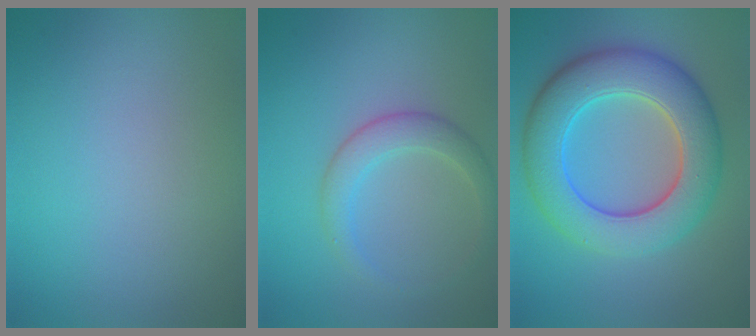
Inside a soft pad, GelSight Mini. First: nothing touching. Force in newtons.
{"total": 2.8, "press": 2.8, "slide": 0.0}
{"total": 9.3, "press": 9.3, "slide": 0.3}